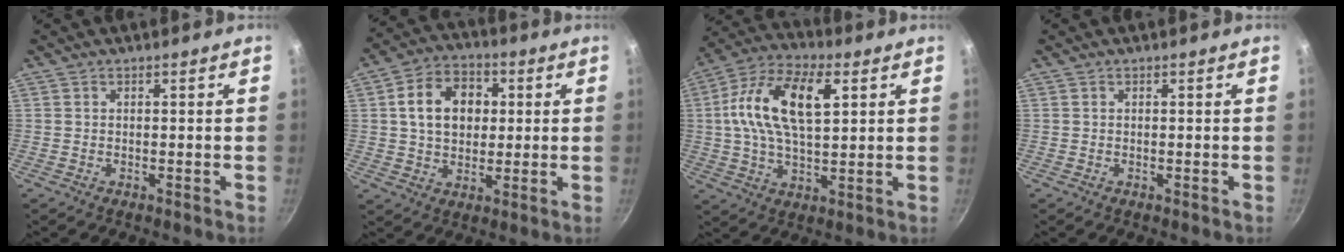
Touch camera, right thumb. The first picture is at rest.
{"total": 12.1, "force": [2.2, 9.1, 7.7], "torque": [-0.104, 0.016, 0.027]}
{"total": 16.5, "force": [4.0, 8.7, 13.4], "torque": [-0.234, 0.007, 0.057]}
{"total": 0.0}